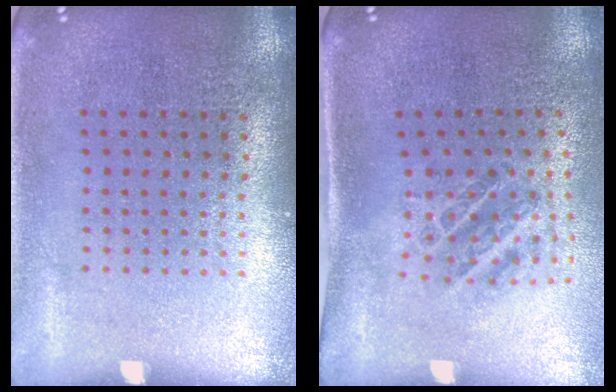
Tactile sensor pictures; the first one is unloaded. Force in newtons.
{"total": 1.1, "press": 1.0, "slide": 0.3}